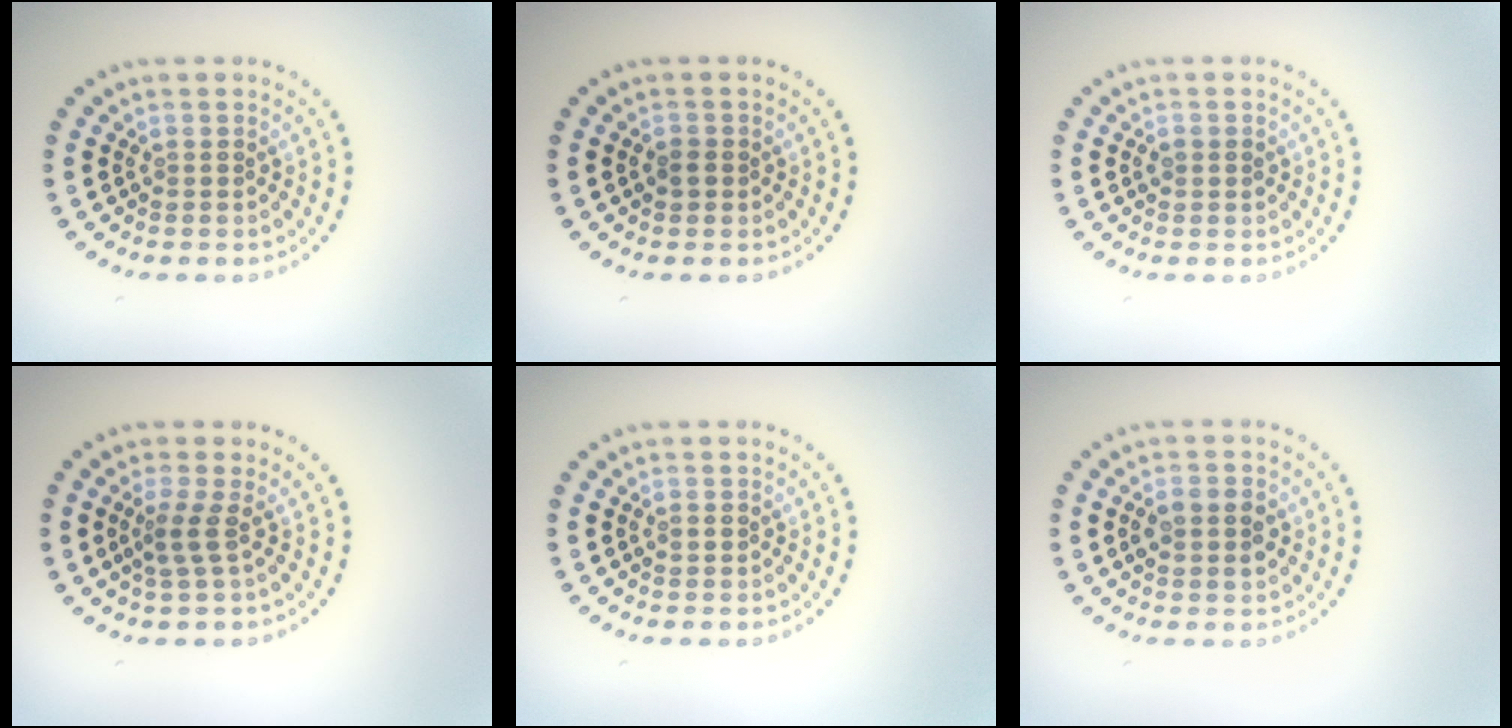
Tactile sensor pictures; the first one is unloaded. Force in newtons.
{"total": 1.0, "press": 1.0, "slide": 0.1}
{"total": 1.0, "press": 1.0, "slide": 0.3}
{"total": 1.8, "press": 1.2, "slide": 1.4}
{"total": 0.8, "press": 0.8, "slide": 0.1}
{"total": 2.8, "press": 2.8, "slide": 0.1}